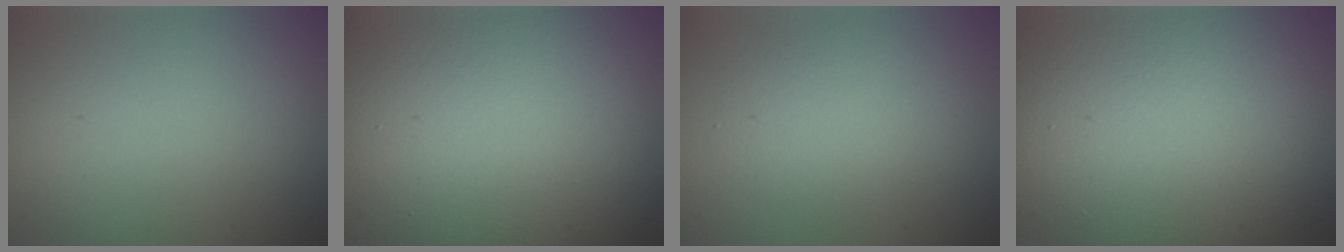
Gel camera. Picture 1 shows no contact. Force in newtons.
{"total": 20.2, "press": 20.2, "slide": 1.1}
{"total": 3.0, "press": 3.0, "slide": 0.2}
{"total": 14.4, "press": 14.4, "slide": 0.8}